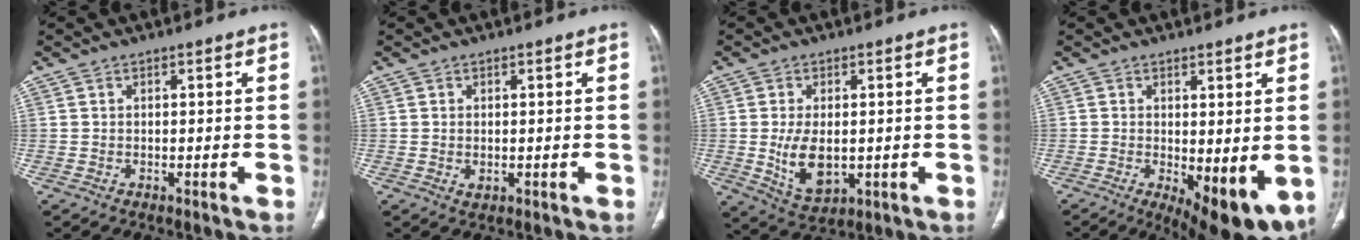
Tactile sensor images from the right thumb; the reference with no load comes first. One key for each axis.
{"total": 1.5, "fx": -0.2, "fy": 0.9, "fz": 1.1, "tx": -0.022, "ty": -0.003, "tz": 0.002}
{"total": 8.4, "fx": -0.6, "fy": 4.9, "fz": 6.8, "tx": -0.116, "ty": -0.013, "tz": 0.004}
{"total": 11.5, "fx": -2.5, "fy": 4.4, "fz": 10.4, "tx": -0.135, "ty": -0.023, "tz": -0.020}